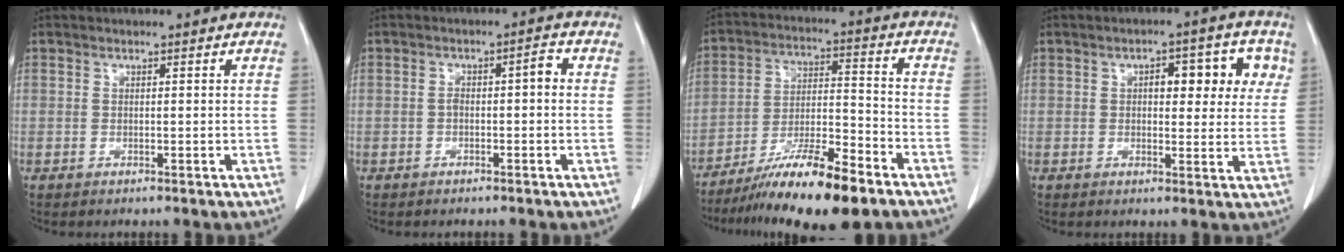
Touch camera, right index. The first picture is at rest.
{"total": 2.6, "force": [-0.3, 0.9, 2.5], "torque": [-0.037, 0.016, -0.002]}
{"total": 14.7, "force": [-10.5, 1.8, 10.1], "torque": [-0.184, -0.015, -0.179]}
{"total": 8.2, "force": [2.5, 3.6, 7.0], "torque": [-0.080, 0.021, 0.030]}